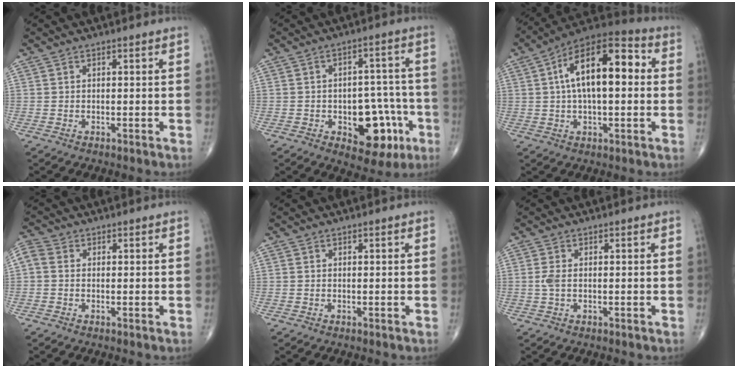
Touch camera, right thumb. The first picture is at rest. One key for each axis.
{"total": 12.7, "fx": -4.6, "fy": 7.4, "fz": 9.2, "tx": -0.075, "ty": 0.038, "tz": -0.051}
{"total": 17.5, "fx": 2.7, "fy": 8.0, "fz": 15.4, "tx": -0.236, "ty": 0.036, "tz": 0.032}
{"total": 2.7, "fx": 0.1, "fy": 2.1, "fz": 1.7, "tx": -0.040, "ty": 0.009, "tz": -0.010}
{"total": 0.0}
{"total": 1.8, "fx": -0.1, "fy": 0.8, "fz": 1.6, "tx": -0.047, "ty": -0.001, "tz": -0.003}